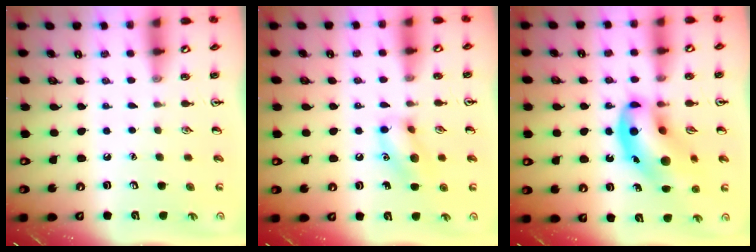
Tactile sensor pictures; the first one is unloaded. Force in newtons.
{"total": 10.8, "press": 10.7, "slide": 1.3}
{"total": 15.6, "press": 15.2, "slide": 3.5}